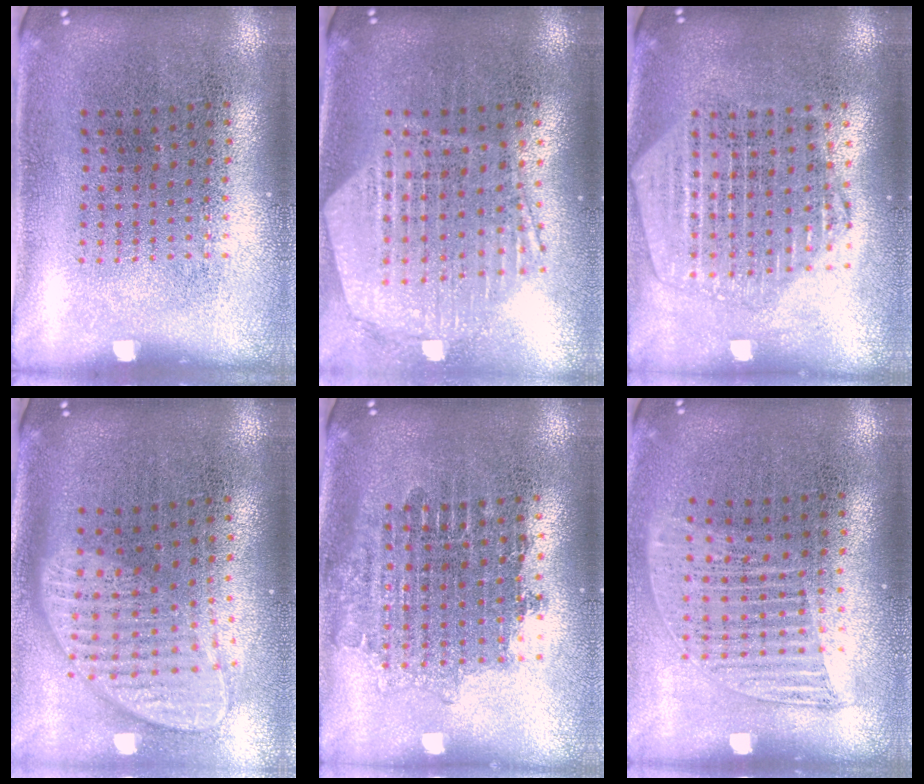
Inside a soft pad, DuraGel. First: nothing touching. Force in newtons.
{"total": 1.4, "press": 1.4, "slide": 0.3}
{"total": 2.2, "press": 1.9, "slide": 0.9}
{"total": 2.0, "press": 1.5, "slide": 1.3}
{"total": 1.7, "press": 1.4, "slide": 1.0}
{"total": 1.2, "press": 1.1, "slide": 0.5}